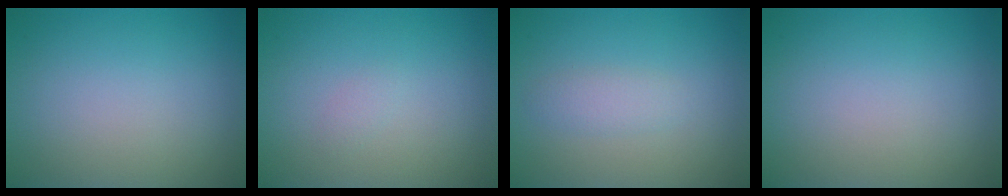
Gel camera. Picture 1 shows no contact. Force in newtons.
{"total": 0.5, "press": 0.5, "slide": 0.0}
{"total": 1.4, "press": 1.4, "slide": 0.1}
{"total": 0.0}